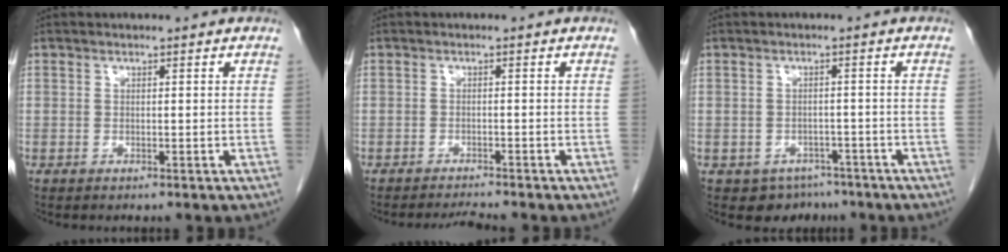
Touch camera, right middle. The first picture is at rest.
{"total": 2.4, "force": [-2.2, -0.8, 0.2], "torque": [-0.007, -0.014, -0.037]}
{"total": 4.6, "force": [-3.5, 3.0, 0.2], "torque": [0.009, 0.010, -0.044]}